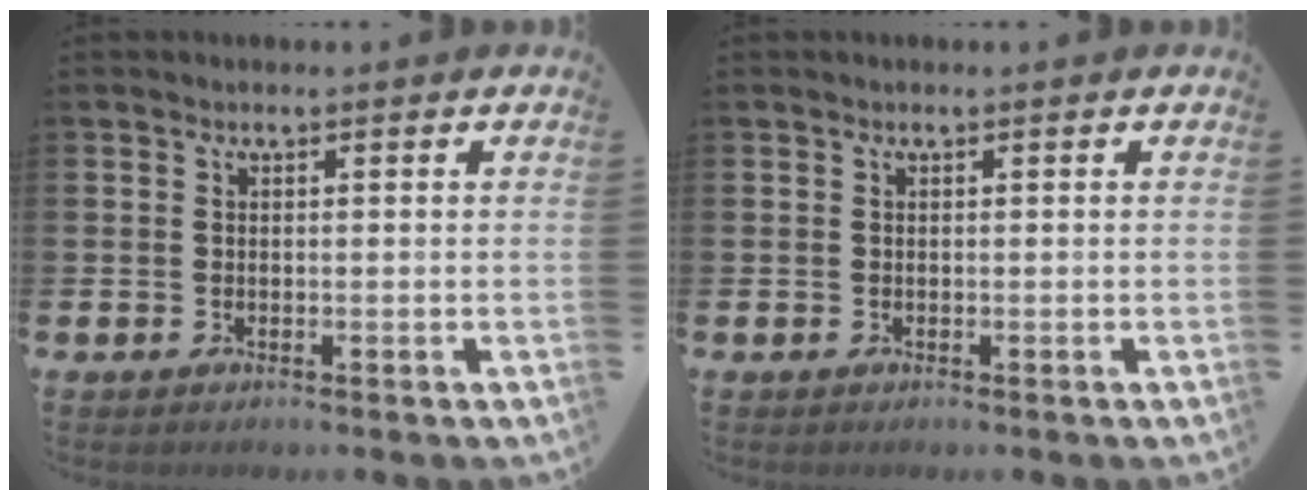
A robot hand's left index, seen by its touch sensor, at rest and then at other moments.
{"total": 0.0}